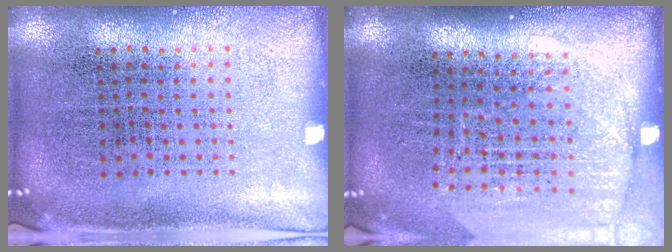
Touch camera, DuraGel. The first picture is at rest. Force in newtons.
{"total": 1.8, "press": 1.6, "slide": 0.9}